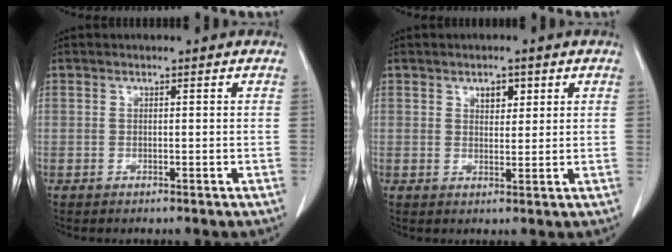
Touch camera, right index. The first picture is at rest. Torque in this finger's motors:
{"motor_torque": [0.05, 0.06, 0.03, 0.00]}